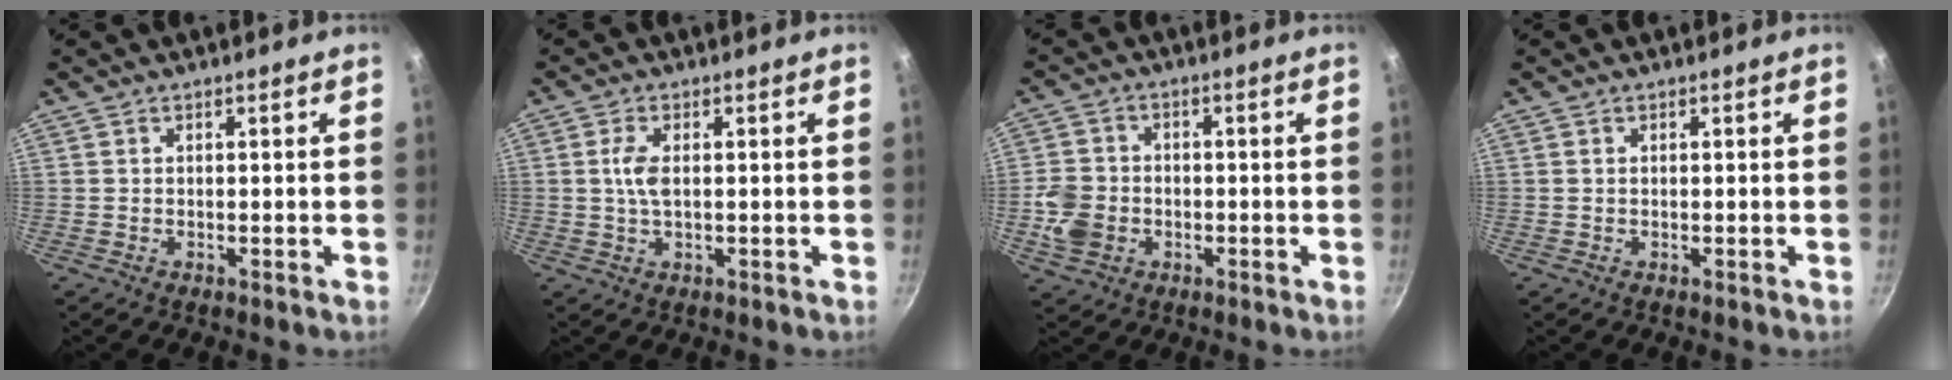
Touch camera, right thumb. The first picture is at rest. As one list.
[{"total": 3.8, "force": [0.5, 1.6, 3.3], "torque": [-0.077, -0.002, 0.010]}, {"total": 7.2, "force": [-1.7, 5.9, 3.7], "torque": [-0.063, 0.010, -0.031]}, {"total": 0.0}]